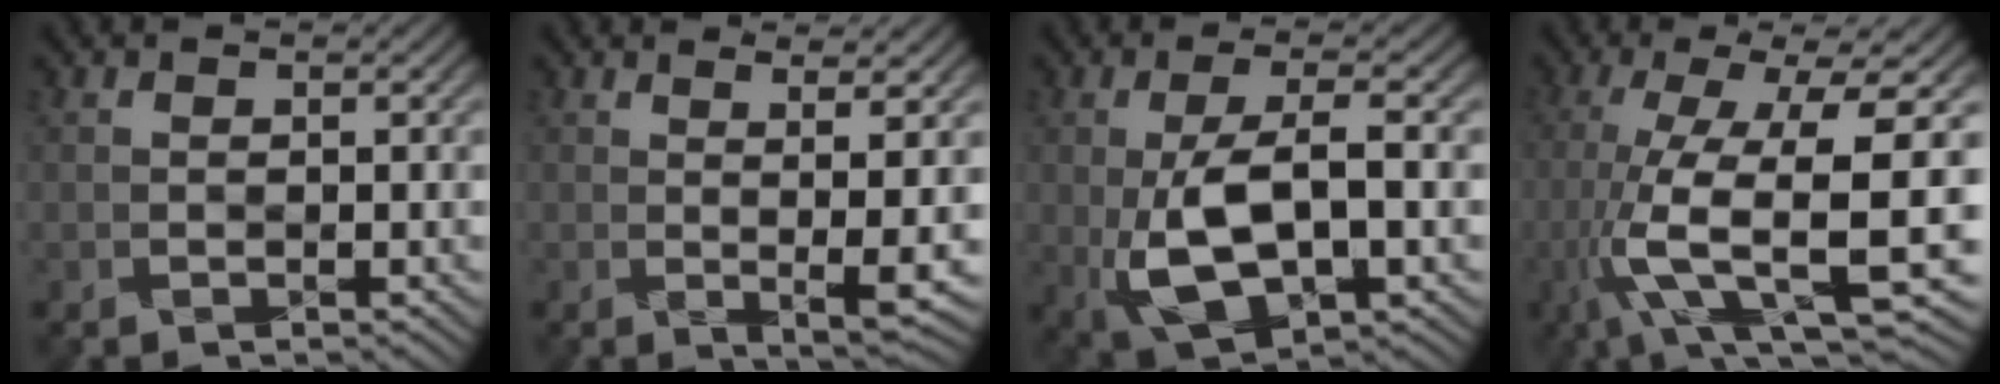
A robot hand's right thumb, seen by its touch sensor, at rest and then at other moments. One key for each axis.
{"total": 4.5, "fx": 1.1, "fy": -0.1, "fz": 4.4, "tx": -0.080, "ty": 0.004, "tz": 0.024}
{"total": 9.9, "fx": -1.9, "fy": 4.0, "fz": 8.9, "tx": -0.172, "ty": -0.003, "tz": -0.035}
{"total": 13.5, "fx": -3.1, "fy": 3.4, "fz": 12.7, "tx": -0.243, "ty": -0.007, "tz": -0.048}